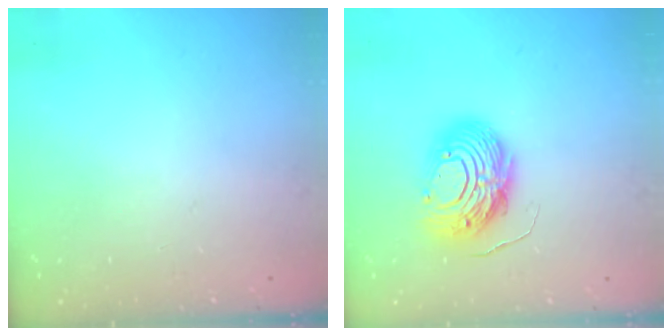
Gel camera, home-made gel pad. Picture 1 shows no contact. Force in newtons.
{"total": 12.0, "press": 11.9, "slide": 1.3}